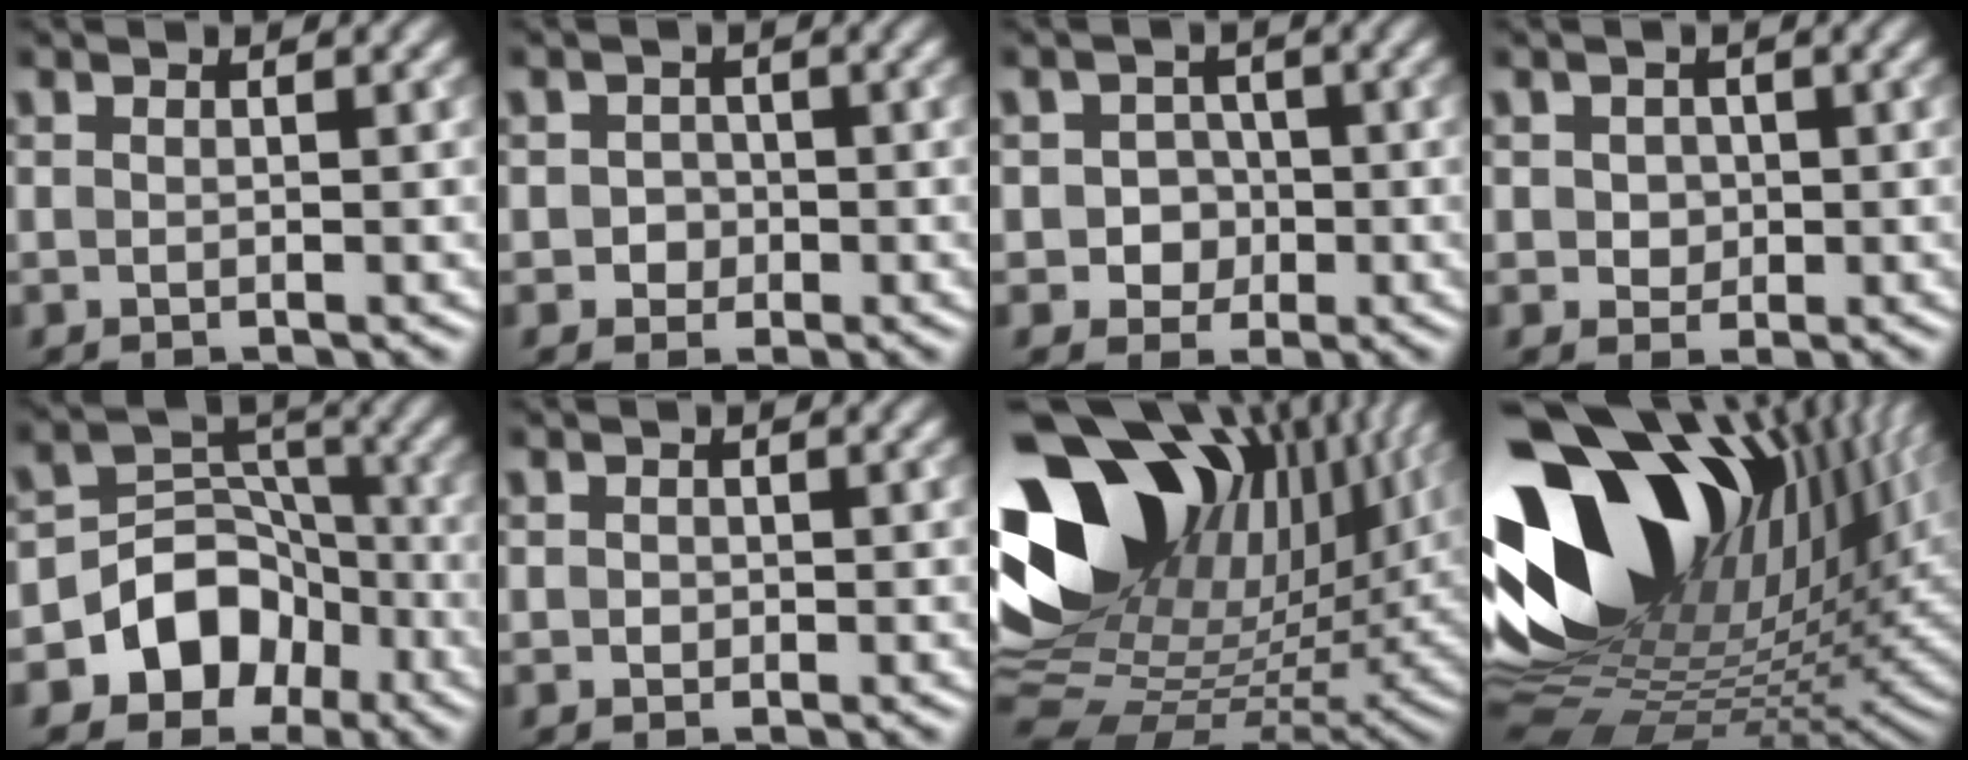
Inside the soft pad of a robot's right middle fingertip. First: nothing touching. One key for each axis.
{"total": 1.6, "fx": -0.3, "fy": 1.5, "fz": 0.4, "tx": 0.014, "ty": -0.001, "tz": -0.007}
{"total": 3.2, "fx": -0.7, "fy": 3.0, "fz": 1.1, "tx": 0.009, "ty": 0.003, "tz": -0.025}
{"total": 1.7, "fx": 0.3, "fy": 1.6, "fz": 0.8, "tx": -0.008, "ty": 0.005, "tz": 0.004}
{"total": 7.0, "fx": -3.6, "fy": 5.5, "fz": 2.5, "tx": -0.015, "ty": 0.012, "tz": -0.068}
{"total": 0.7, "fx": 0.0, "fy": 0.6, "fz": 0.2, "tx": 0.001, "ty": -0.002, "tz": -0.002}
{"total": 20.2, "fx": 6.9, "fy": 13.4, "fz": 13.4, "tx": -0.251, "ty": 0.003, "tz": 0.158}
{"total": 19.3, "fx": 7.0, "fy": 11.3, "fz": 14.0, "tx": -0.257, "ty": 0.025, "tz": 0.125}